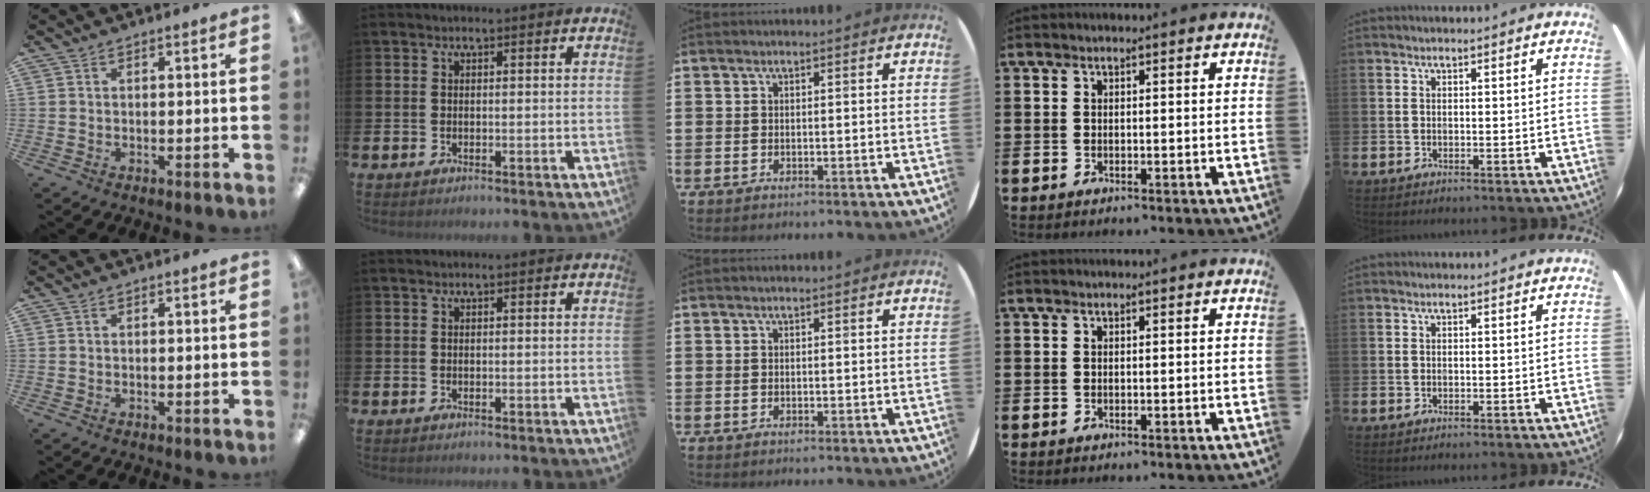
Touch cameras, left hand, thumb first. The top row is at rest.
{}